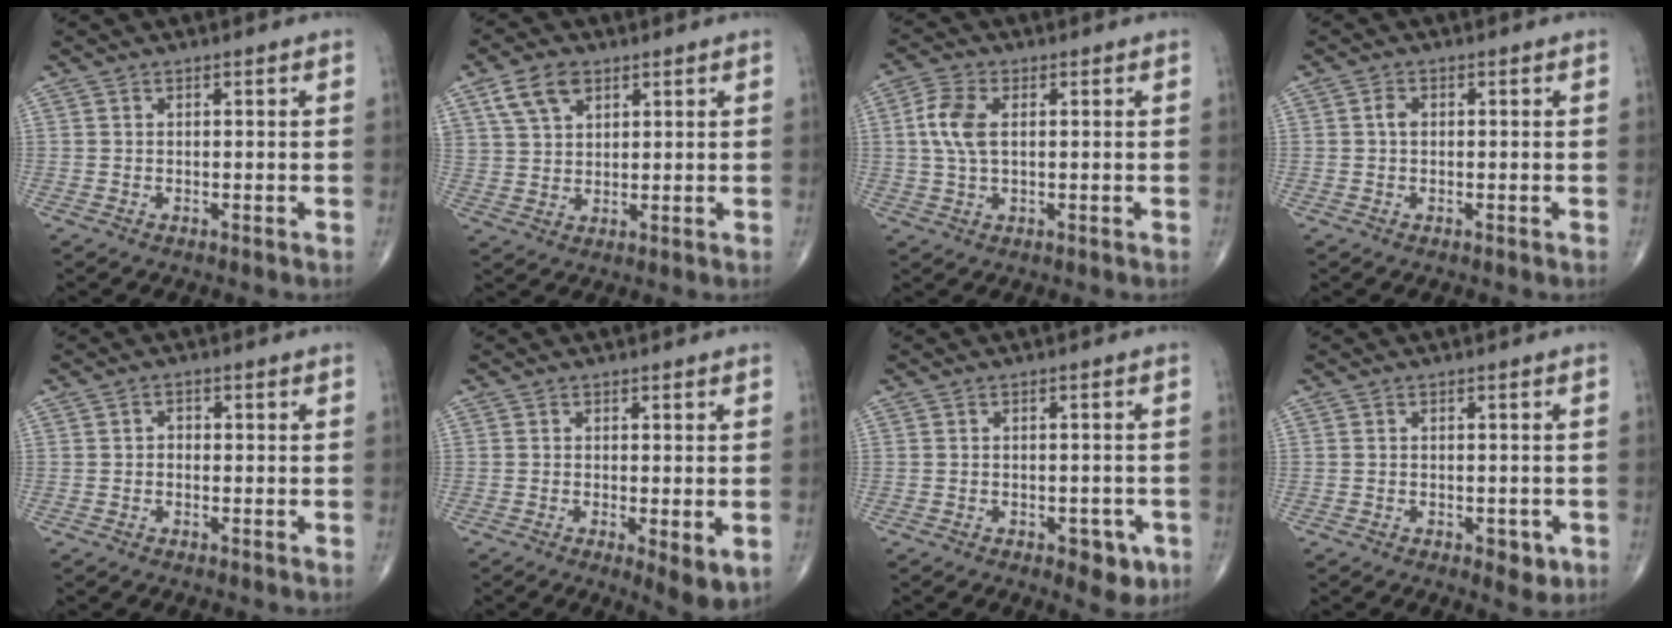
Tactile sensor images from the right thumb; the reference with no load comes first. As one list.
[{"total": 7.4, "force": [3.9, 4.6, 4.3], "torque": [-0.068, -0.009, 0.078]}, {"total": 6.7, "force": [1.1, 3.6, 5.5], "torque": [-0.130, 0.009, 0.019]}, {"total": 1.7, "force": [0.2, 1.2, 1.2], "torque": [-0.019, 0.005, 0.001]}, {"total": 1.4, "force": [-0.1, 1.1, 0.8], "torque": [-0.001, 0.007, -0.007]}, {"total": 5.6, "force": [-1.4, 1.7, 5.2], "torque": [-0.084, -0.018, -0.021]}, {"total": 5.2, "force": [-2.4, 2.8, 3.6], "torque": [-0.025, 0.007, -0.026]}, {"total": 3.5, "force": [-1.3, 1.9, 2.6], "torque": [-0.021, -0.001, -0.013]}]